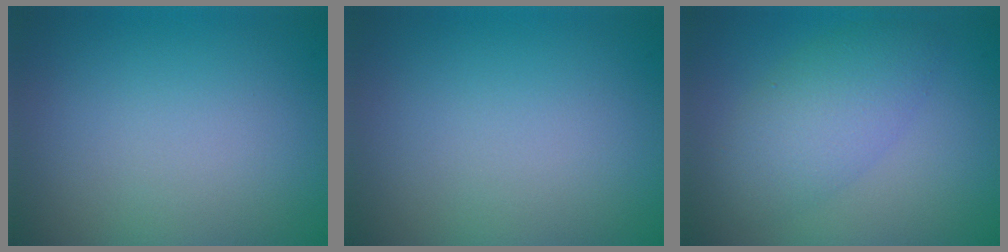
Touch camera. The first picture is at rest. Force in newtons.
{"total": 0.0}
{"total": 4.5, "press": 4.5, "slide": 0.1}